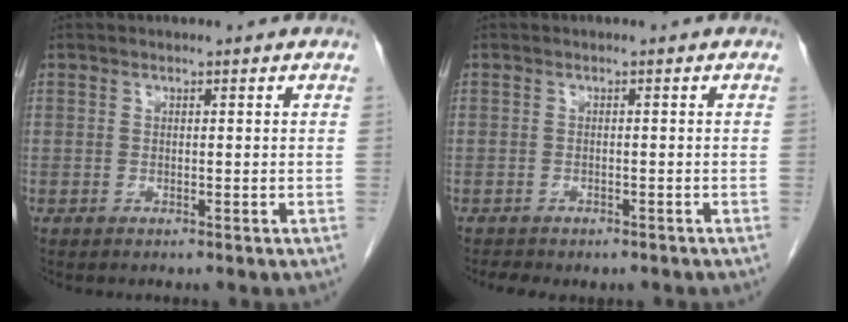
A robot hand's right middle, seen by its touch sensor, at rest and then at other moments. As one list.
[{"total": 3.8, "force": [-3.1, 1.6, 1.5], "torque": [-0.025, -0.004, -0.036]}]